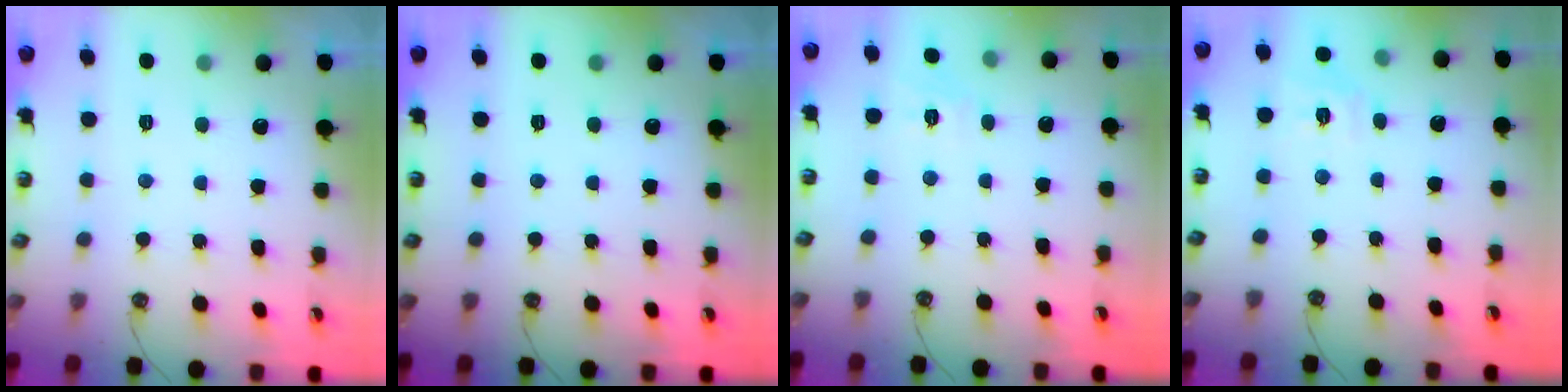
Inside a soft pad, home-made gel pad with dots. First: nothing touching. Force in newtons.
{"total": 0.0}
{"total": 5.7, "press": 5.6, "slide": 0.7}
{"total": 7.0, "press": 7.0, "slide": 0.7}